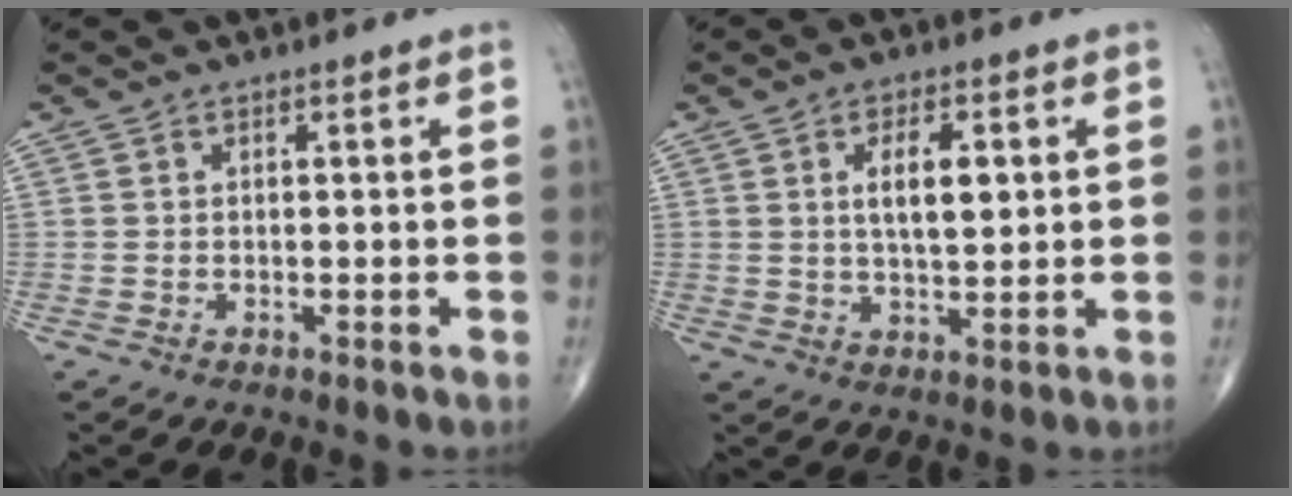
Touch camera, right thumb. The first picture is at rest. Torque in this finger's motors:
{"motor_torque": [0.79, 0.84, 0.87, 0.38, 0.25]}